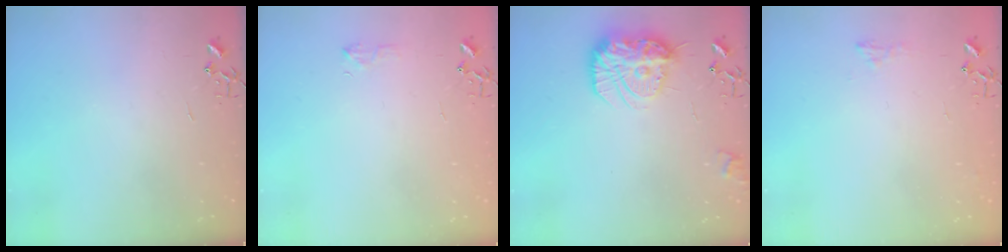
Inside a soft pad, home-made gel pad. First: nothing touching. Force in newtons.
{"total": 6.0, "press": 6.0, "slide": 0.6}
{"total": 16.5, "press": 16.5, "slide": 1.4}
{"total": 6.4, "press": 6.4, "slide": 0.6}